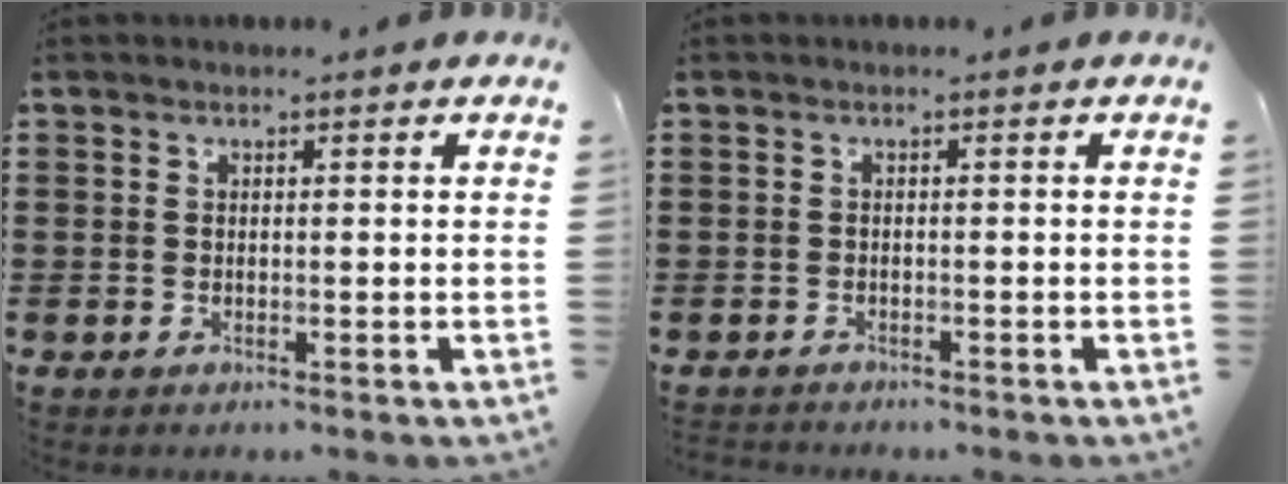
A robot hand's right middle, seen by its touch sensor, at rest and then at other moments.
{"total": 0.8, "force": [-0.8, 0.0, 0.0], "torque": [-0.002, -0.001, -0.017]}